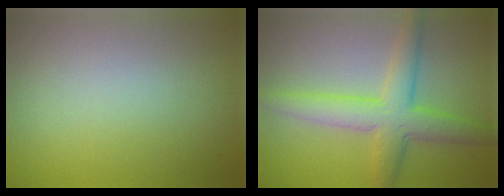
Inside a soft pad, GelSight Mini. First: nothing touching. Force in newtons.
{"total": 5.4, "press": 5.4, "slide": 0.0}